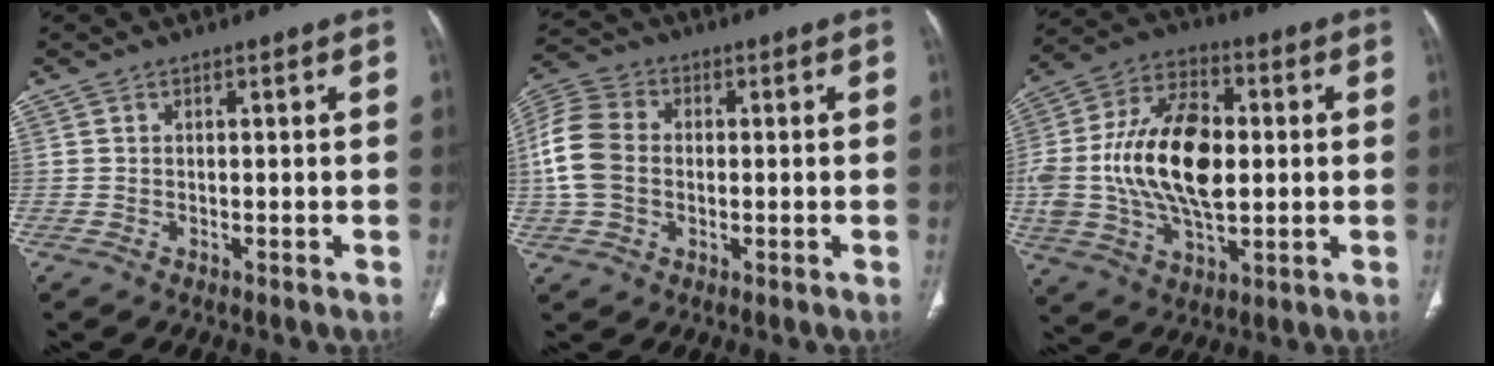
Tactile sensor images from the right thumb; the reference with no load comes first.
{"total": 10.6, "force": [0.1, 8.0, 7.0], "torque": [-0.148, 0.022, -0.007]}
{"total": 21.1, "force": [0.6, 12.0, 17.3], "torque": [-0.332, 0.012, 0.013]}